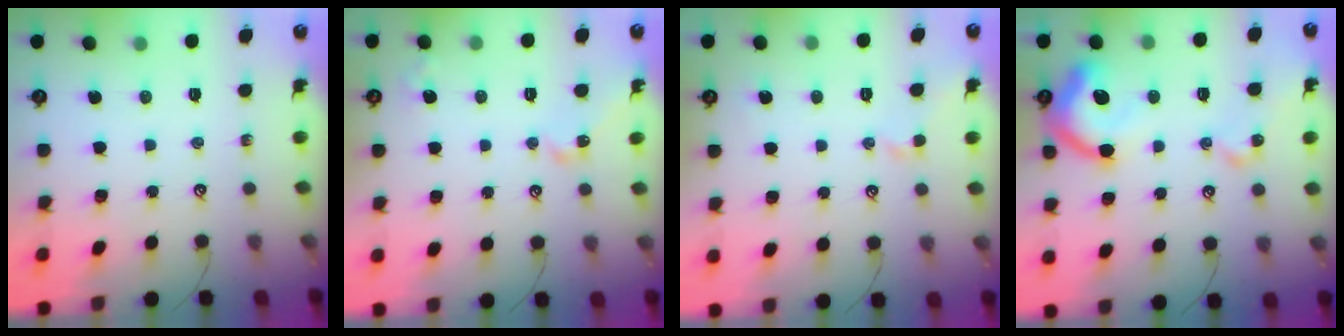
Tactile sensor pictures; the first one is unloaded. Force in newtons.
{"total": 6.8, "press": 6.8, "slide": 0.4}
{"total": 1.1, "press": 1.0, "slide": 0.1}
{"total": 15.3, "press": 15.2, "slide": 1.8}